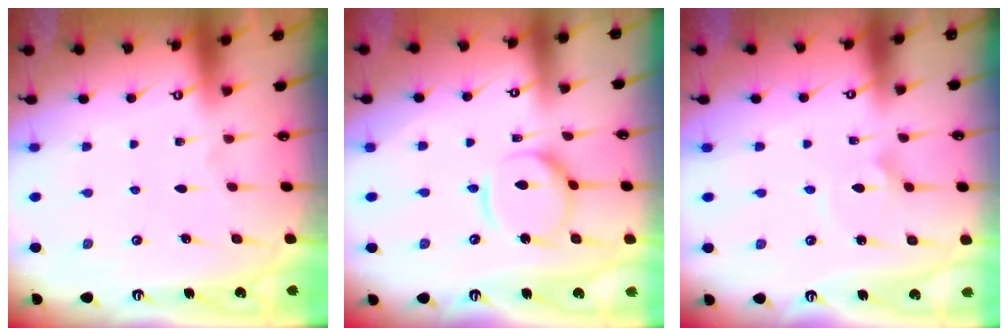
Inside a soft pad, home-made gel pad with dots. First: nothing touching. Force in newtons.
{"total": 11.1, "press": 11.1, "slide": 1.0}
{"total": 2.1, "press": 2.1, "slide": 0.0}